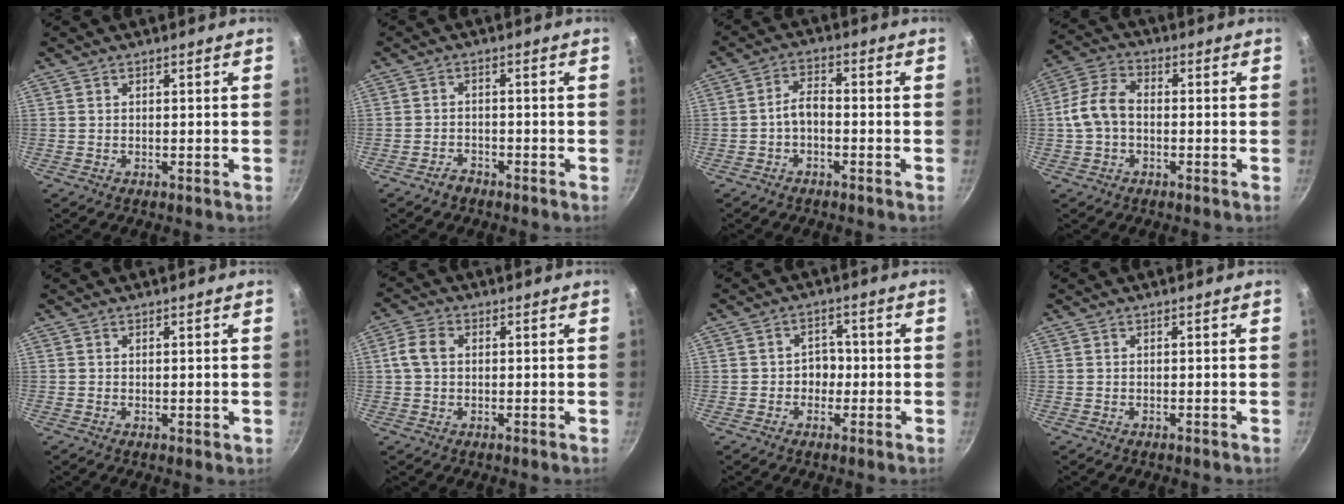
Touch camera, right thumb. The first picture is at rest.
{"total": 2.1, "force": [-1.8, 1.1, 0.5], "torque": [-0.009, 0.008, -0.032]}
{"total": 4.2, "force": [-1.2, 2.4, 3.2], "torque": [-0.051, 0.023, -0.030]}
{"total": 8.0, "force": [-0.7, 5.5, 5.8], "torque": [-0.115, 0.027, -0.023]}
{"total": 0.8, "force": [0.0, 0.3, 0.8], "torque": [-0.012, -0.006, 0.001]}
{"total": 4.7, "force": [0.6, 3.4, 3.2], "torque": [-0.068, 0.013, 0.009]}
{"total": 3.9, "force": [-0.6, 3.2, 2.1], "torque": [-0.003, 0.011, -0.019]}
{"total": 0.0}